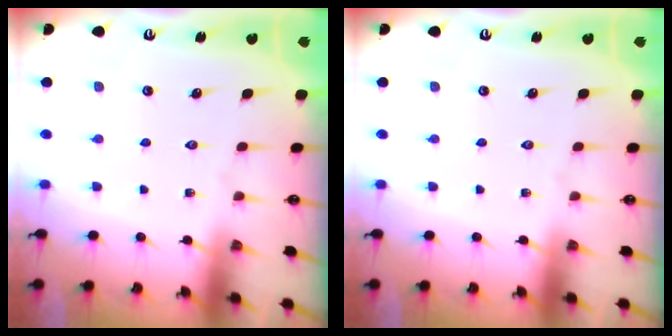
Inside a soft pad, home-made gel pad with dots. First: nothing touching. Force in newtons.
{"total": 0.0}